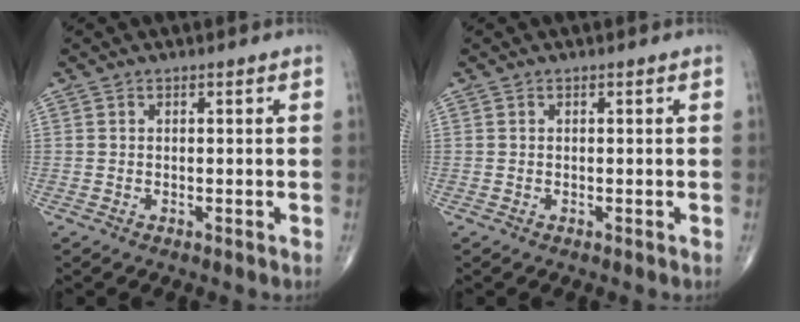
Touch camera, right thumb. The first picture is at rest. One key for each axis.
{"total": 0.0}